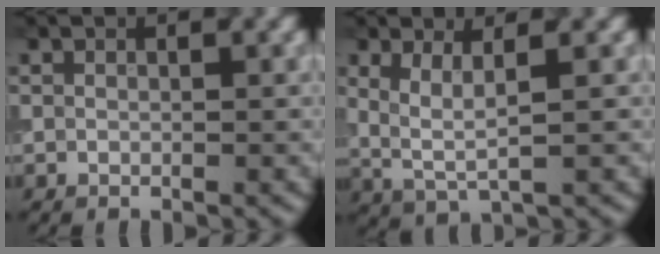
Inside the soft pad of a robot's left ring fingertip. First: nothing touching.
{"total": 3.1, "force": [0.8, 0.8, 2.9], "torque": [-0.064, -0.005, 0.020]}